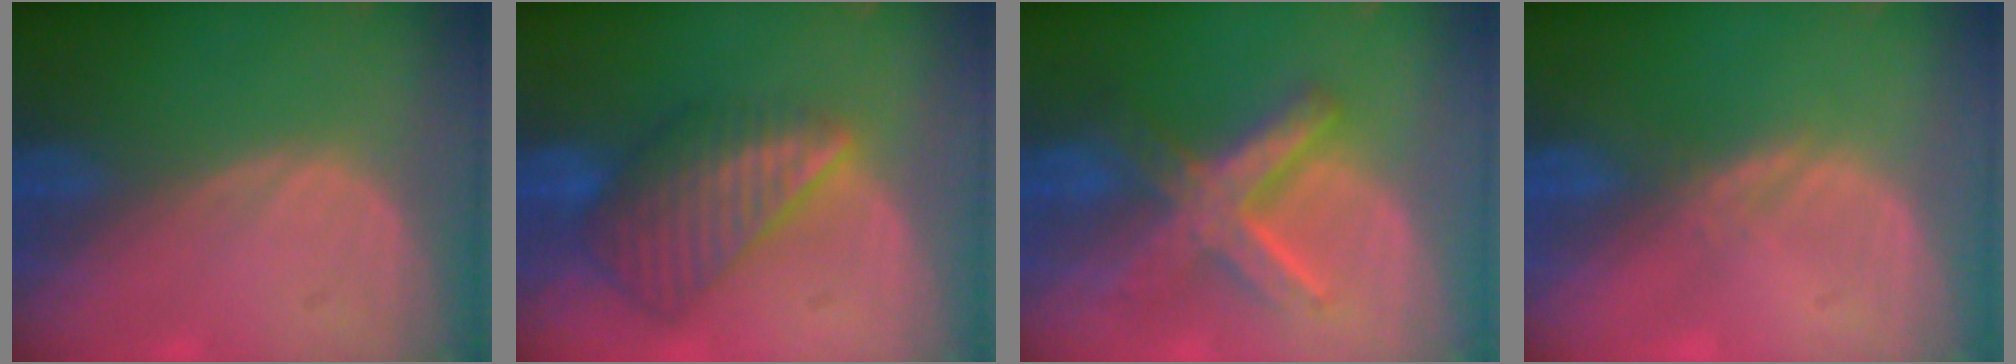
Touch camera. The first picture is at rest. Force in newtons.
{"total": 8.8, "press": 7.6, "slide": 4.4}
{"total": 8.4, "press": 8.4, "slide": 0.8}
{"total": 1.1, "press": 1.1, "slide": 0.1}